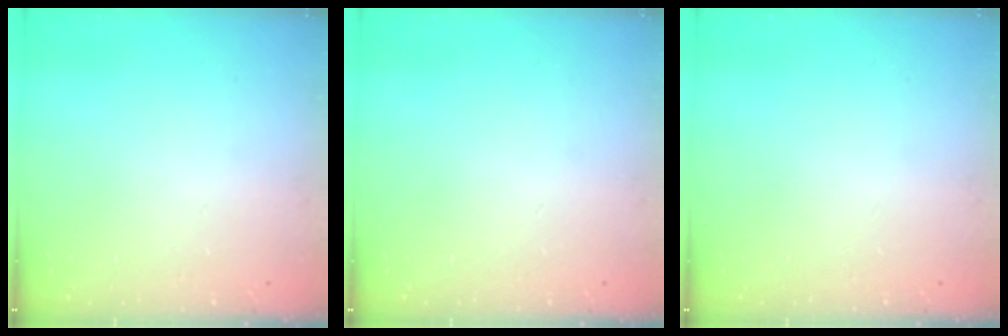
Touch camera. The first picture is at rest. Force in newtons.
{"total": 0.0}
{"total": 0.0}